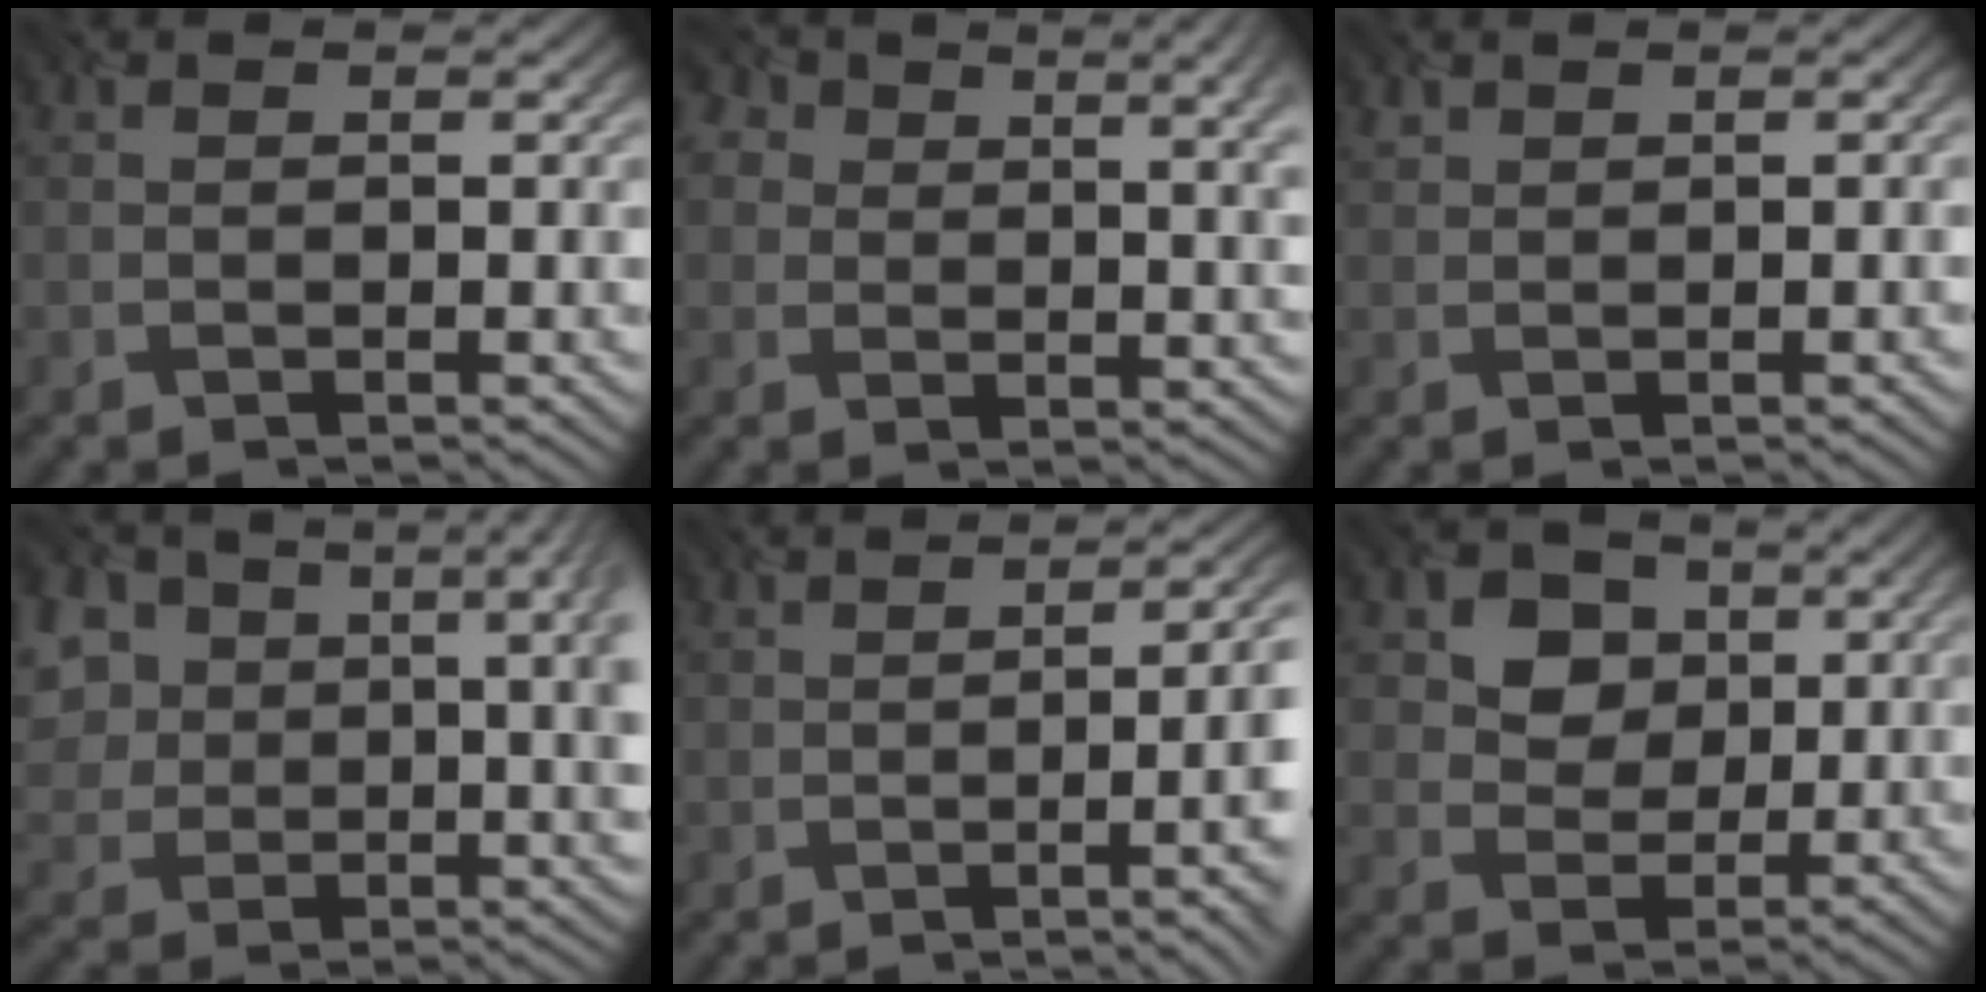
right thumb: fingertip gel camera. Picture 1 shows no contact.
{"total": 7.8, "force": [4.1, 4.7, 4.7], "torque": [-0.082, 0.012, 0.062]}
{"total": 1.1, "force": [0.5, 0.5, 0.8], "torque": [-0.020, 0.005, 0.011]}
{"total": 14.2, "force": [5.8, 9.2, 9.1], "torque": [-0.174, -0.011, 0.123]}
{"total": 9.3, "force": [-0.9, 3.2, 8.7], "torque": [-0.083, 0.006, -0.011]}
{"total": 5.9, "force": [2.7, 5.1, 1.5], "torque": [-0.064, 0.001, 0.046]}